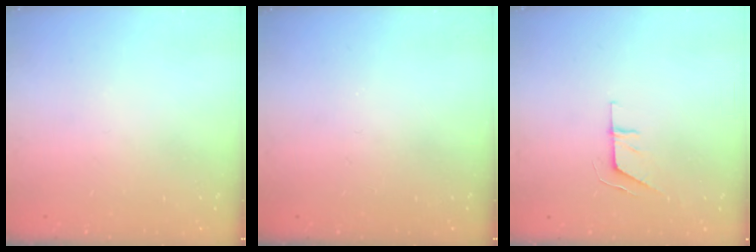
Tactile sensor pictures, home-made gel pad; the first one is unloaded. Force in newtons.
{"total": 0.0}
{"total": 4.5, "press": 4.5, "slide": 0.3}